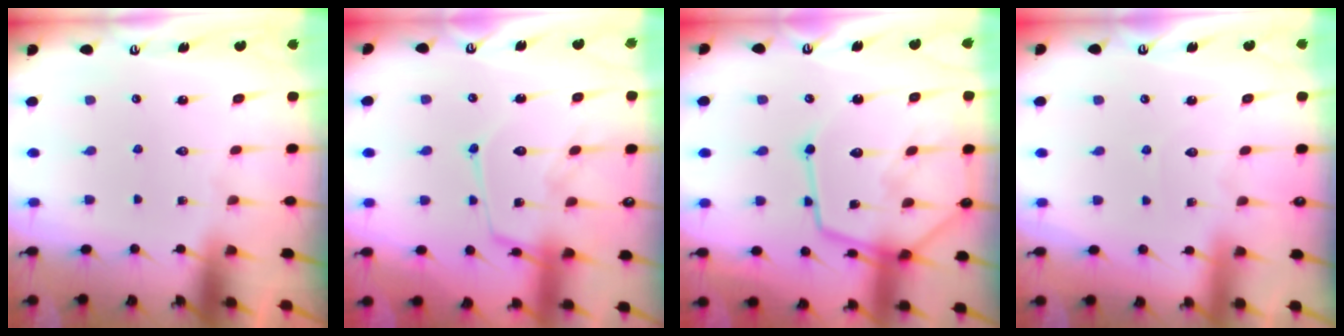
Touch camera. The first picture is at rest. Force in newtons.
{"total": 13.1, "press": 13.1, "slide": 1.2}
{"total": 16.8, "press": 16.7, "slide": 1.6}
{"total": 2.9, "press": 2.9, "slide": 0.3}